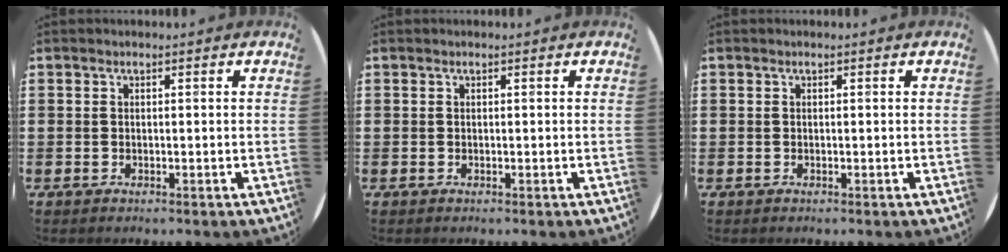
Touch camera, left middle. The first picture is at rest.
{"total": 0.0}
{"total": 0.0}